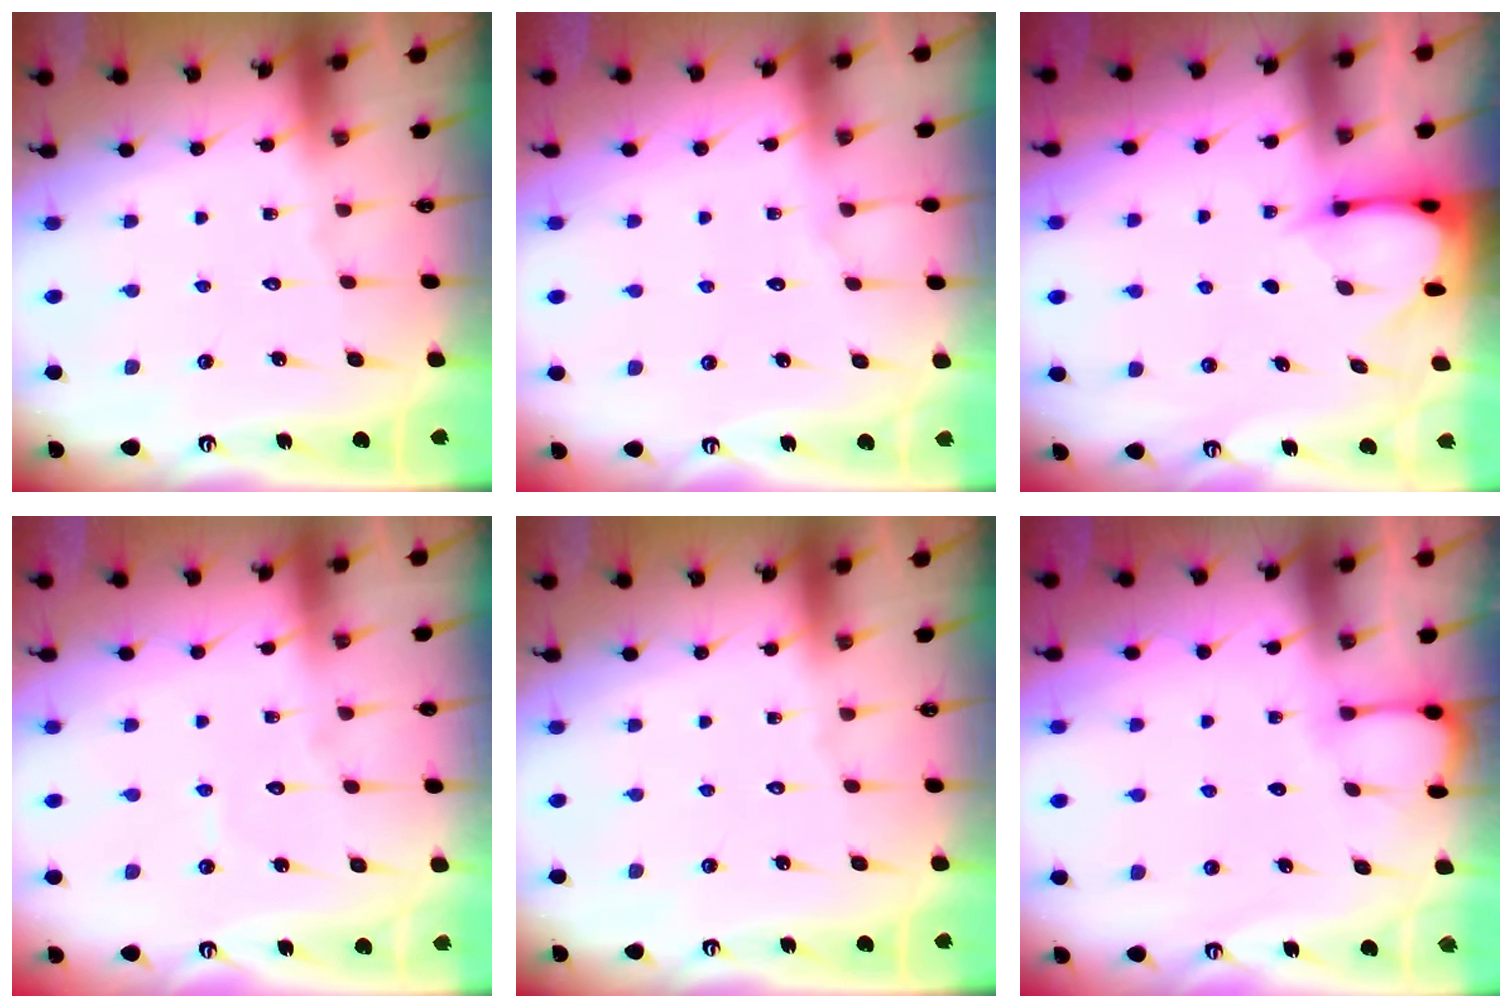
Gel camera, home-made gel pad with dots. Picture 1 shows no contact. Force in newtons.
{"total": 2.6, "press": 2.6, "slide": 0.4}
{"total": 3.4, "press": 3.4, "slide": 0.3}
{"total": 3.6, "press": 3.6, "slide": 0.3}
{"total": 0.0}
{"total": 2.6, "press": 2.6, "slide": 0.3}